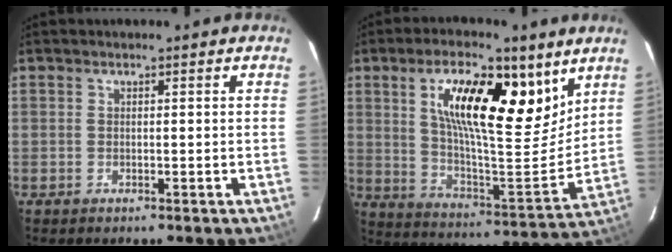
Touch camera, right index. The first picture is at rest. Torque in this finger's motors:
{"motor_torque": [1.19, 0.78, 1.05, 0.21]}